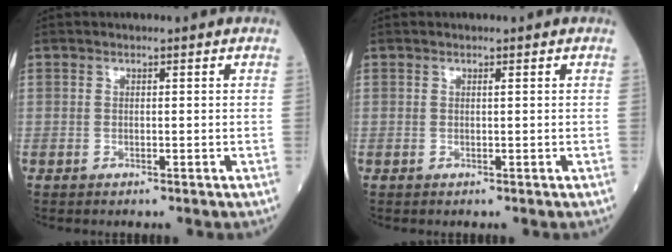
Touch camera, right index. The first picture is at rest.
{"total": 0.0}